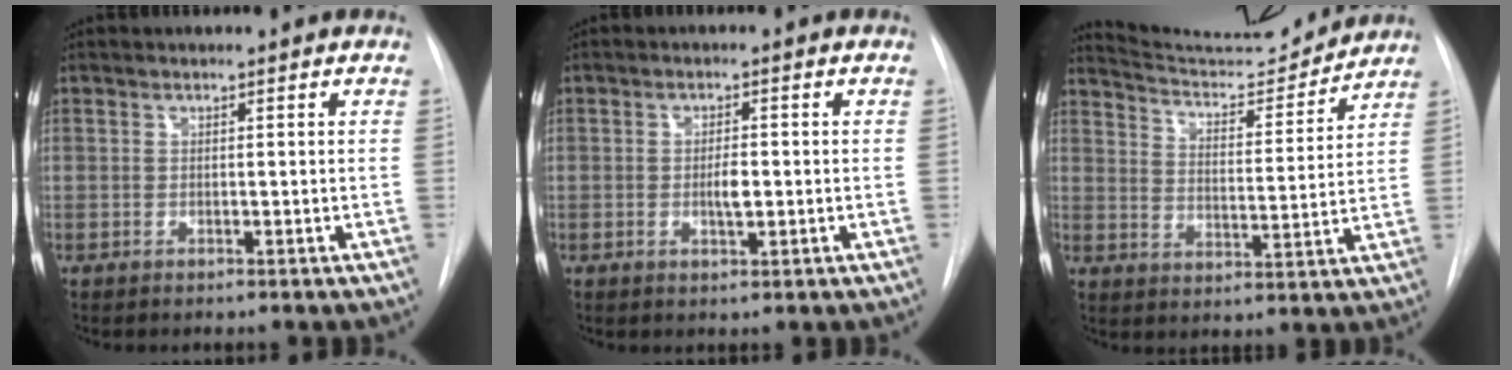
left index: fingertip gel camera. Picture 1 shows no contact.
{"total": 2.6, "force": [-0.3, 0.8, 2.5], "torque": [-0.044, 0.000, -0.003]}
{"total": 13.3, "force": [13.1, 0.6, 2.0], "torque": [-0.035, -0.007, 0.197]}